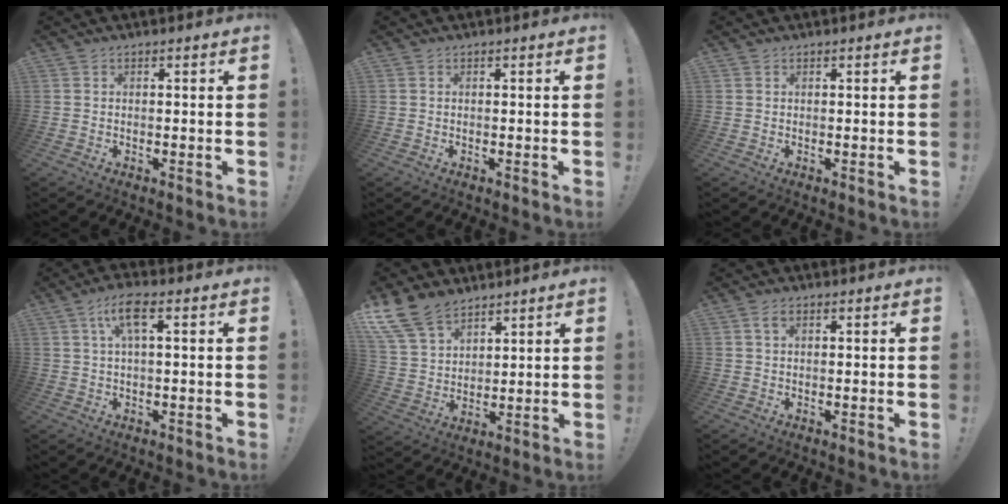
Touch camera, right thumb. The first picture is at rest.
{"total": 0.0}
{"total": 0.0}
{"total": 7.3, "force": [2.1, 2.1, 6.6], "torque": [-0.120, 0.007, 0.034]}
{"total": 13.7, "force": [9.9, 7.5, 5.6], "torque": [-0.124, -0.053, 0.196]}
{"total": 2.6, "force": [1.0, 1.4, 2.0], "torque": [-0.040, 0.004, 0.018]}